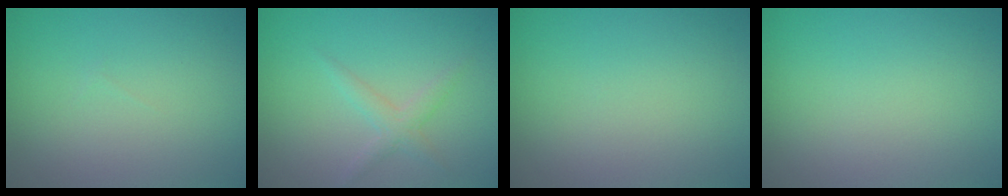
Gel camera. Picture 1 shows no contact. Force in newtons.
{"total": 1.7, "press": 1.7, "slide": 0.1}
{"total": 0.0}
{"total": 0.0}